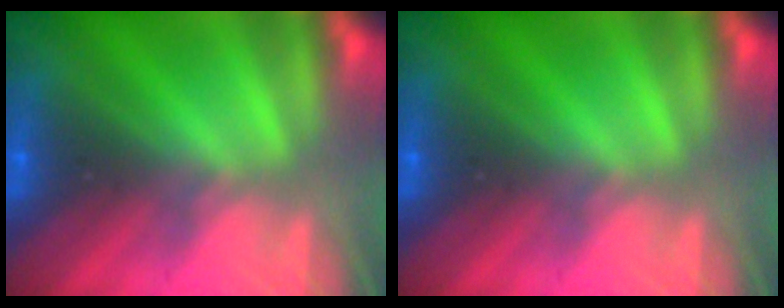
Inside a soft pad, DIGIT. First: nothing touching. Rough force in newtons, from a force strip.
{"total": 0.0}